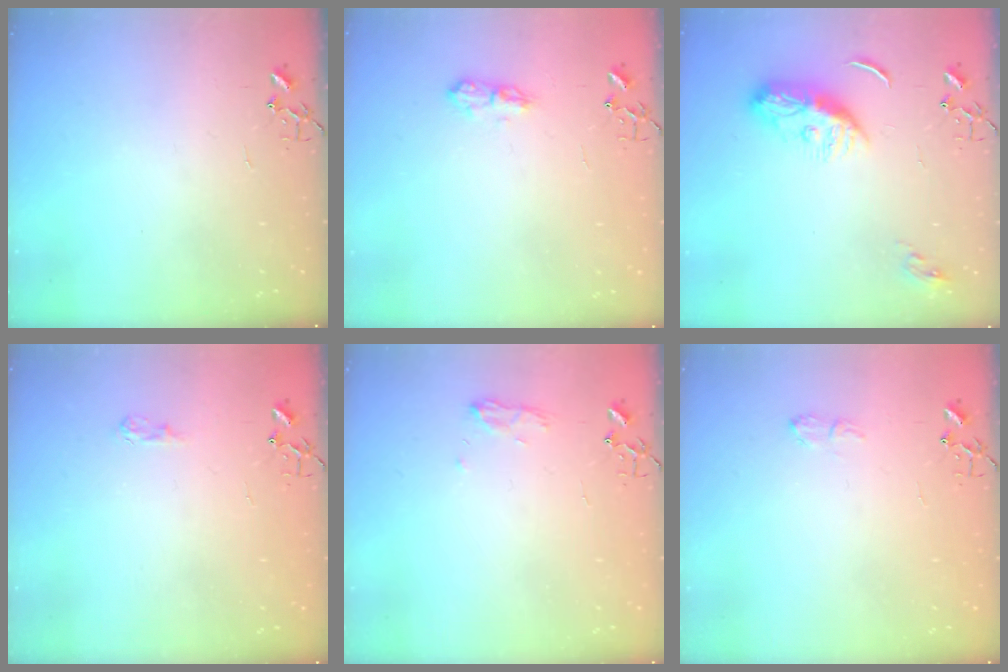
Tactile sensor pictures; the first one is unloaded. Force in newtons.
{"total": 9.0, "press": 9.0, "slide": 1.0}
{"total": 10.5, "press": 10.5, "slide": 0.3}
{"total": 6.9, "press": 6.9, "slide": 0.8}
{"total": 8.0, "press": 8.0, "slide": 0.8}
{"total": 5.8, "press": 5.7, "slide": 0.7}